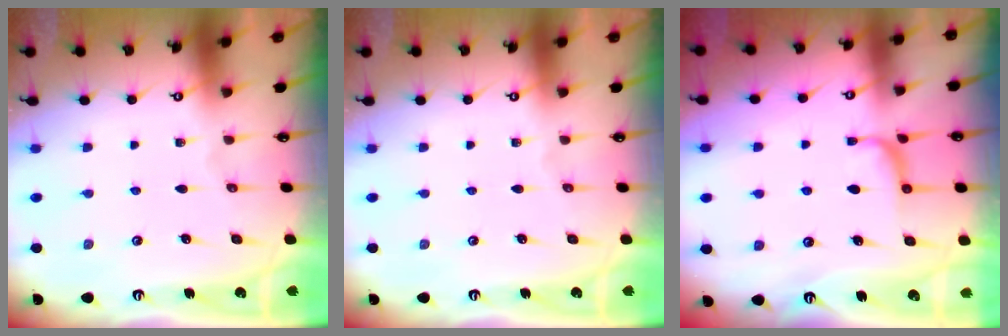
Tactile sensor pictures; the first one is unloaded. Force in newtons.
{"total": 0.0}
{"total": 1.1, "press": 0.9, "slide": 0.7}